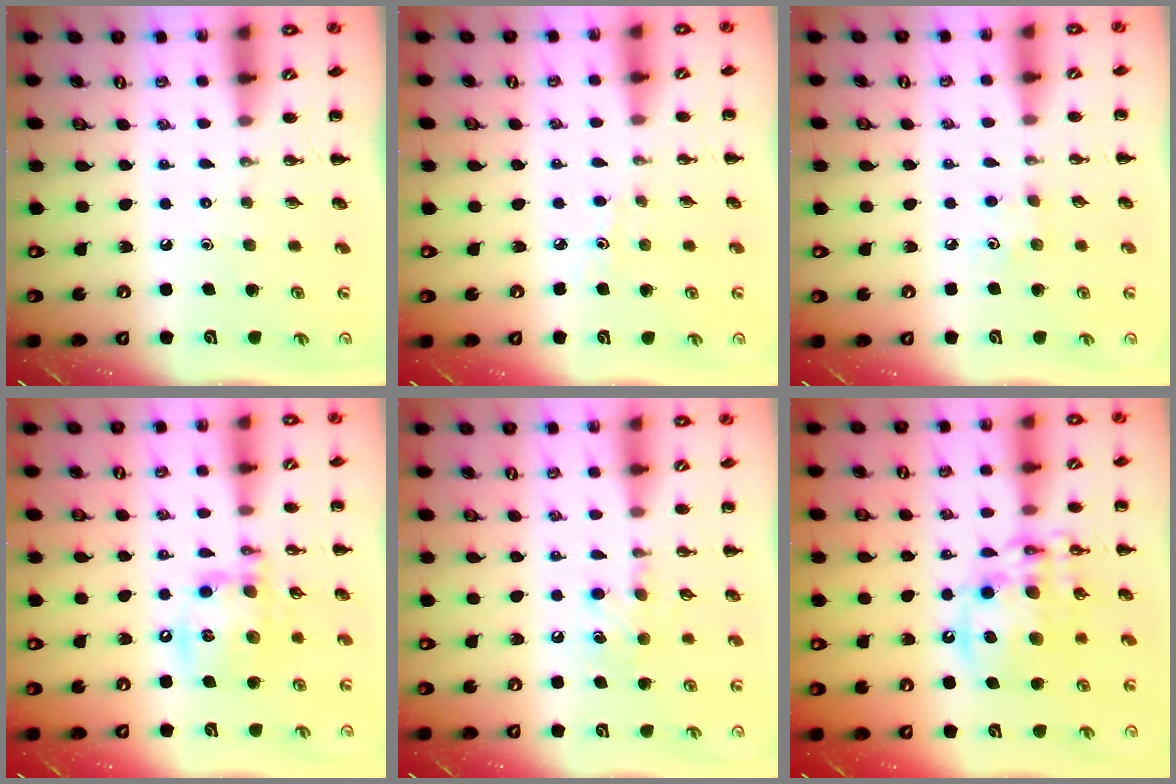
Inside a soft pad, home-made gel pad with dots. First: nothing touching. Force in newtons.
{"total": 2.8, "press": 2.6, "slide": 0.9}
{"total": 4.2, "press": 4.1, "slide": 1.1}
{"total": 14.7, "press": 14.5, "slide": 2.6}
{"total": 9.1, "press": 8.9, "slide": 2.0}
{"total": 14.3, "press": 13.9, "slide": 3.0}